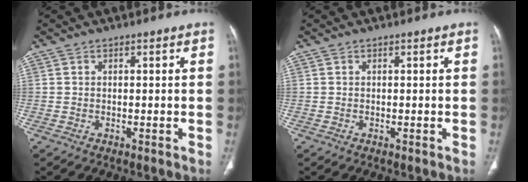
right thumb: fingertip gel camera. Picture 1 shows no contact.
{"total": 0.0}